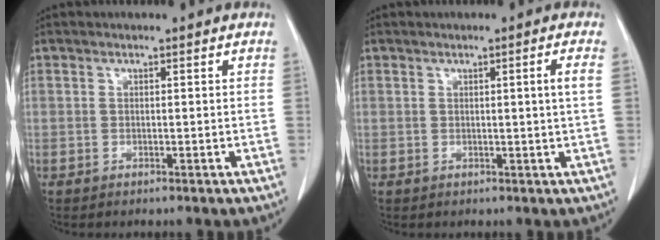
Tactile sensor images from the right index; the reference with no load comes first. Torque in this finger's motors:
{"motor_torque": [-0.02, -0.05, -0.01, 0.00]}